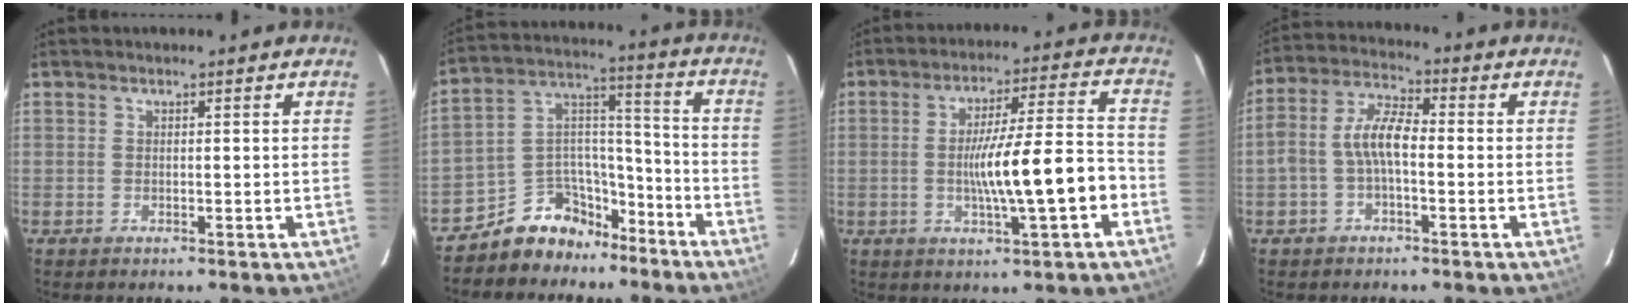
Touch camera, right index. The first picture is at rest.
{"total": 8.8, "force": [-7.0, 5.2, 1.2], "torque": [-0.025, 0.053, -0.121]}
{"total": 12.6, "force": [-3.5, 0.7, 12.1], "torque": [-0.195, -0.005, -0.048]}
{"total": 6.7, "force": [-1.5, 2.8, 5.9], "torque": [-0.130, 0.022, -0.029]}